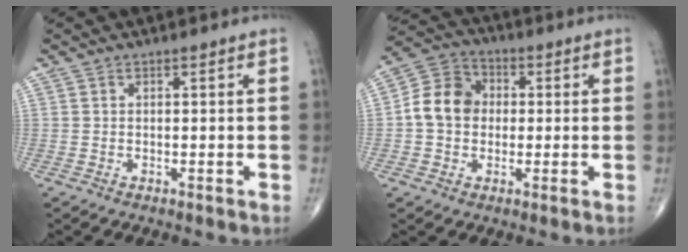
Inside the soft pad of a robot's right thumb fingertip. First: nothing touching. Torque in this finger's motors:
{"motor_torque": [0.96, 1.49, 0.14, 0.07, 0.06]}